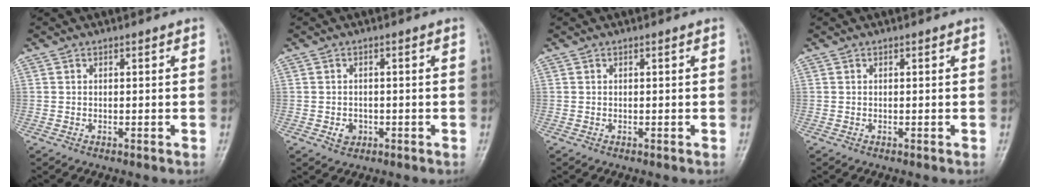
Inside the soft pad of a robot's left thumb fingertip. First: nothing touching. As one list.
[{"total": 2.3, "force": [-0.8, 2.0, 1.0], "torque": [-0.007, 0.003, -0.009]}, {"total": 0.0}, {"total": 0.0}]